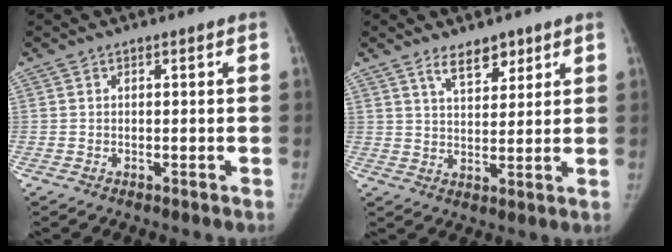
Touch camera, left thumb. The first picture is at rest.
{"total": 6.2, "force": [4.2, 3.2, 3.3], "torque": [-0.025, -0.031, 0.073]}